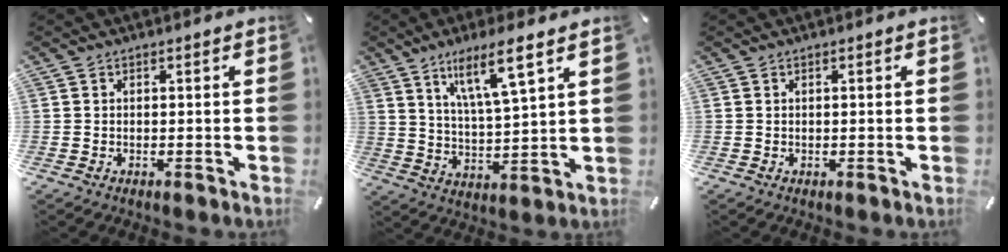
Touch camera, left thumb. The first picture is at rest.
{"total": 11.1, "force": [7.3, 1.8, 8.1], "torque": [-0.152, -0.027, 0.125]}
{"total": 0.0}